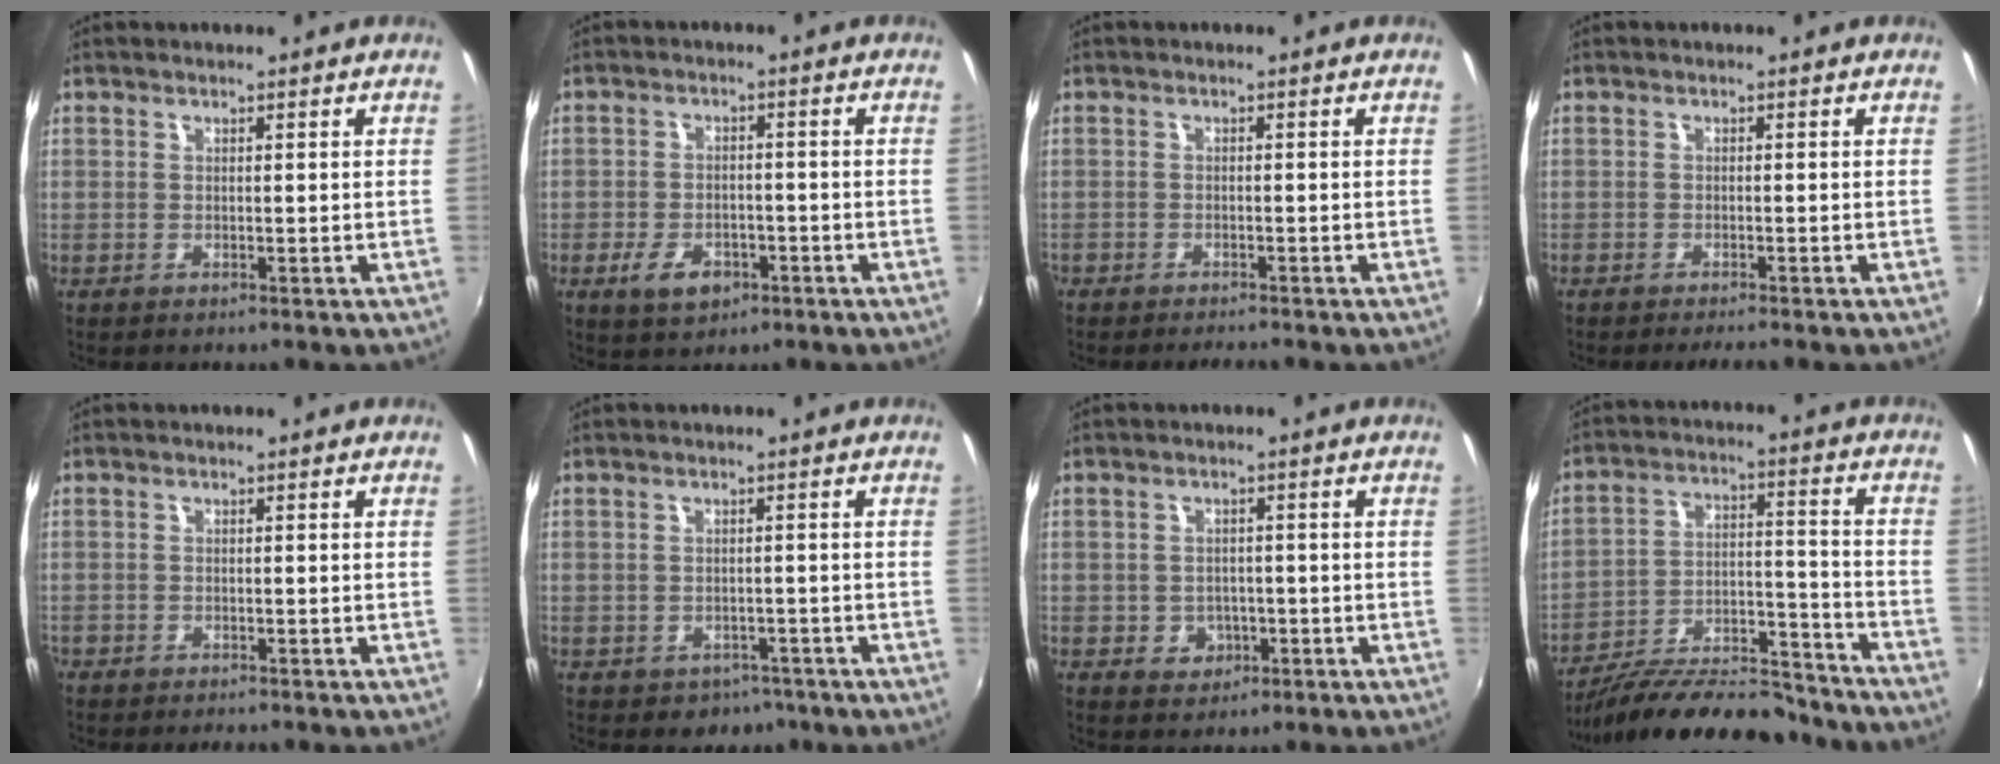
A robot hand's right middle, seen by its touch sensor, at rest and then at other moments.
{"total": 6.3, "force": [-3.3, 3.9, 3.7], "torque": [-0.090, -0.004, -0.053]}
{"total": 2.9, "force": [-2.7, 0.6, 0.9], "torque": [-0.034, -0.010, -0.047]}
{"total": 2.5, "force": [-2.3, 0.1, 1.1], "torque": [-0.027, -0.009, -0.040]}
{"total": 2.6, "force": [-2.4, 0.9, 0.7], "torque": [-0.030, -0.009, -0.043]}
{"total": 4.1, "force": [-2.5, 3.2, 0.7], "torque": [-0.022, 0.002, -0.026]}
{"total": 4.3, "force": [-1.4, 3.9, 1.2], "torque": [-0.031, 0.005, -0.013]}
{"total": 21.4, "force": [-18.5, 5.9, 9.0], "torque": [-0.159, 0.007, -0.269]}